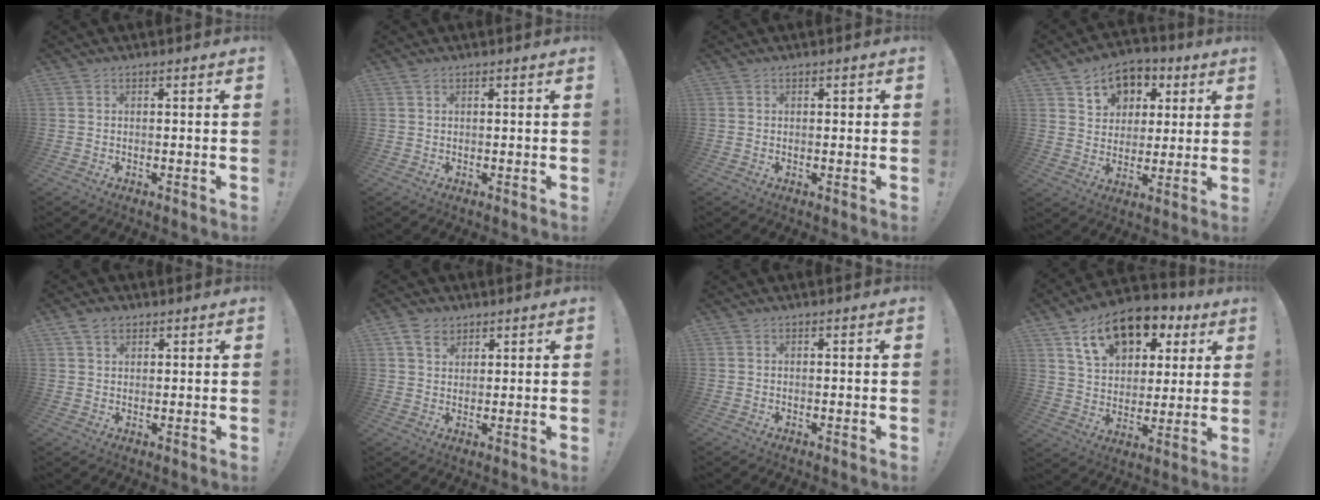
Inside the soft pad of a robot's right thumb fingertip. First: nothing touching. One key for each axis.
{"total": 0.9, "fx": 0.5, "fy": 0.6, "fz": 0.2, "tx": 0.000, "ty": -0.001, "tz": 0.008}
{"total": 0.6, "fx": 0.2, "fy": 0.6, "fz": -0.1, "tx": 0.003, "ty": 0.001, "tz": 0.003}
{"total": 9.9, "fx": 4.5, "fy": 8.1, "fz": 3.4, "tx": -0.037, "ty": -0.027, "tz": 0.087}
{"total": 3.9, "fx": 2.4, "fy": 2.6, "fz": 1.5, "tx": -0.020, "ty": -0.008, "tz": 0.044}
{"total": 5.6, "fx": 3.4, "fy": 4.0, "fz": 1.9, "tx": -0.027, "ty": -0.014, "tz": 0.065}
{"total": 0.0}
{"total": 17.2, "fx": 9.6, "fy": 10.8, "fz": 9.3, "tx": -0.138, "ty": -0.048, "tz": 0.172}